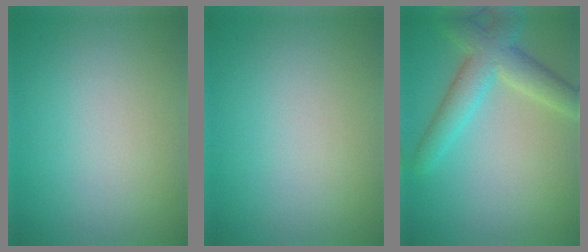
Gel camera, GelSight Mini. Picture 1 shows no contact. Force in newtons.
{"total": 0.0}
{"total": 5.4, "press": 5.3, "slide": 0.7}